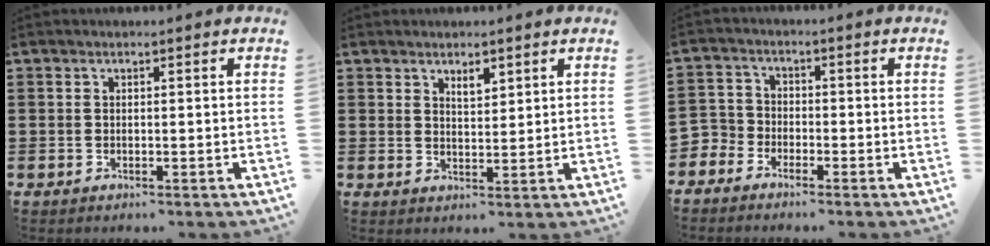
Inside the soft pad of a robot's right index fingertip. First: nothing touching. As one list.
[{"total": 2.5, "force": [1.8, 1.0, 1.3], "torque": [-0.021, 0.000, 0.032]}, {"total": 3.3, "force": [-3.0, 1.5, -0.1], "torque": [-0.027, -0.002, -0.071]}]